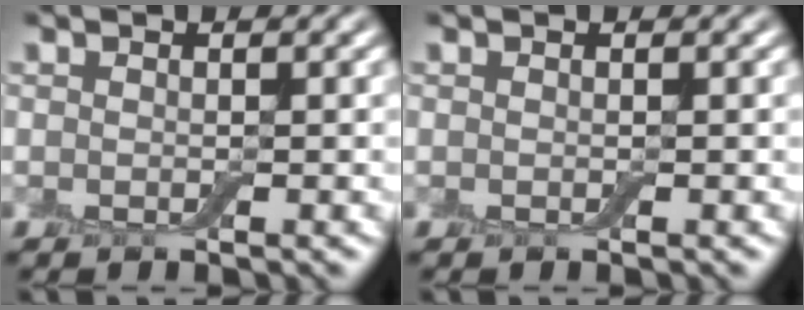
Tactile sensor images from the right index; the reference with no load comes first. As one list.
[{"total": 0.0}]